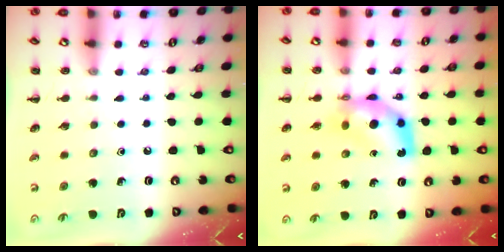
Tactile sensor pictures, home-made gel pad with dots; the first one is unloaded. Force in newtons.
{"total": 7.5, "press": 7.5, "slide": 1.1}